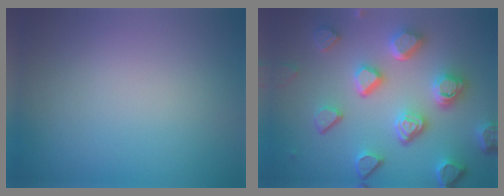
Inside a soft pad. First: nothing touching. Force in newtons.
{"total": 6.8, "press": 5.3, "slide": 4.3}